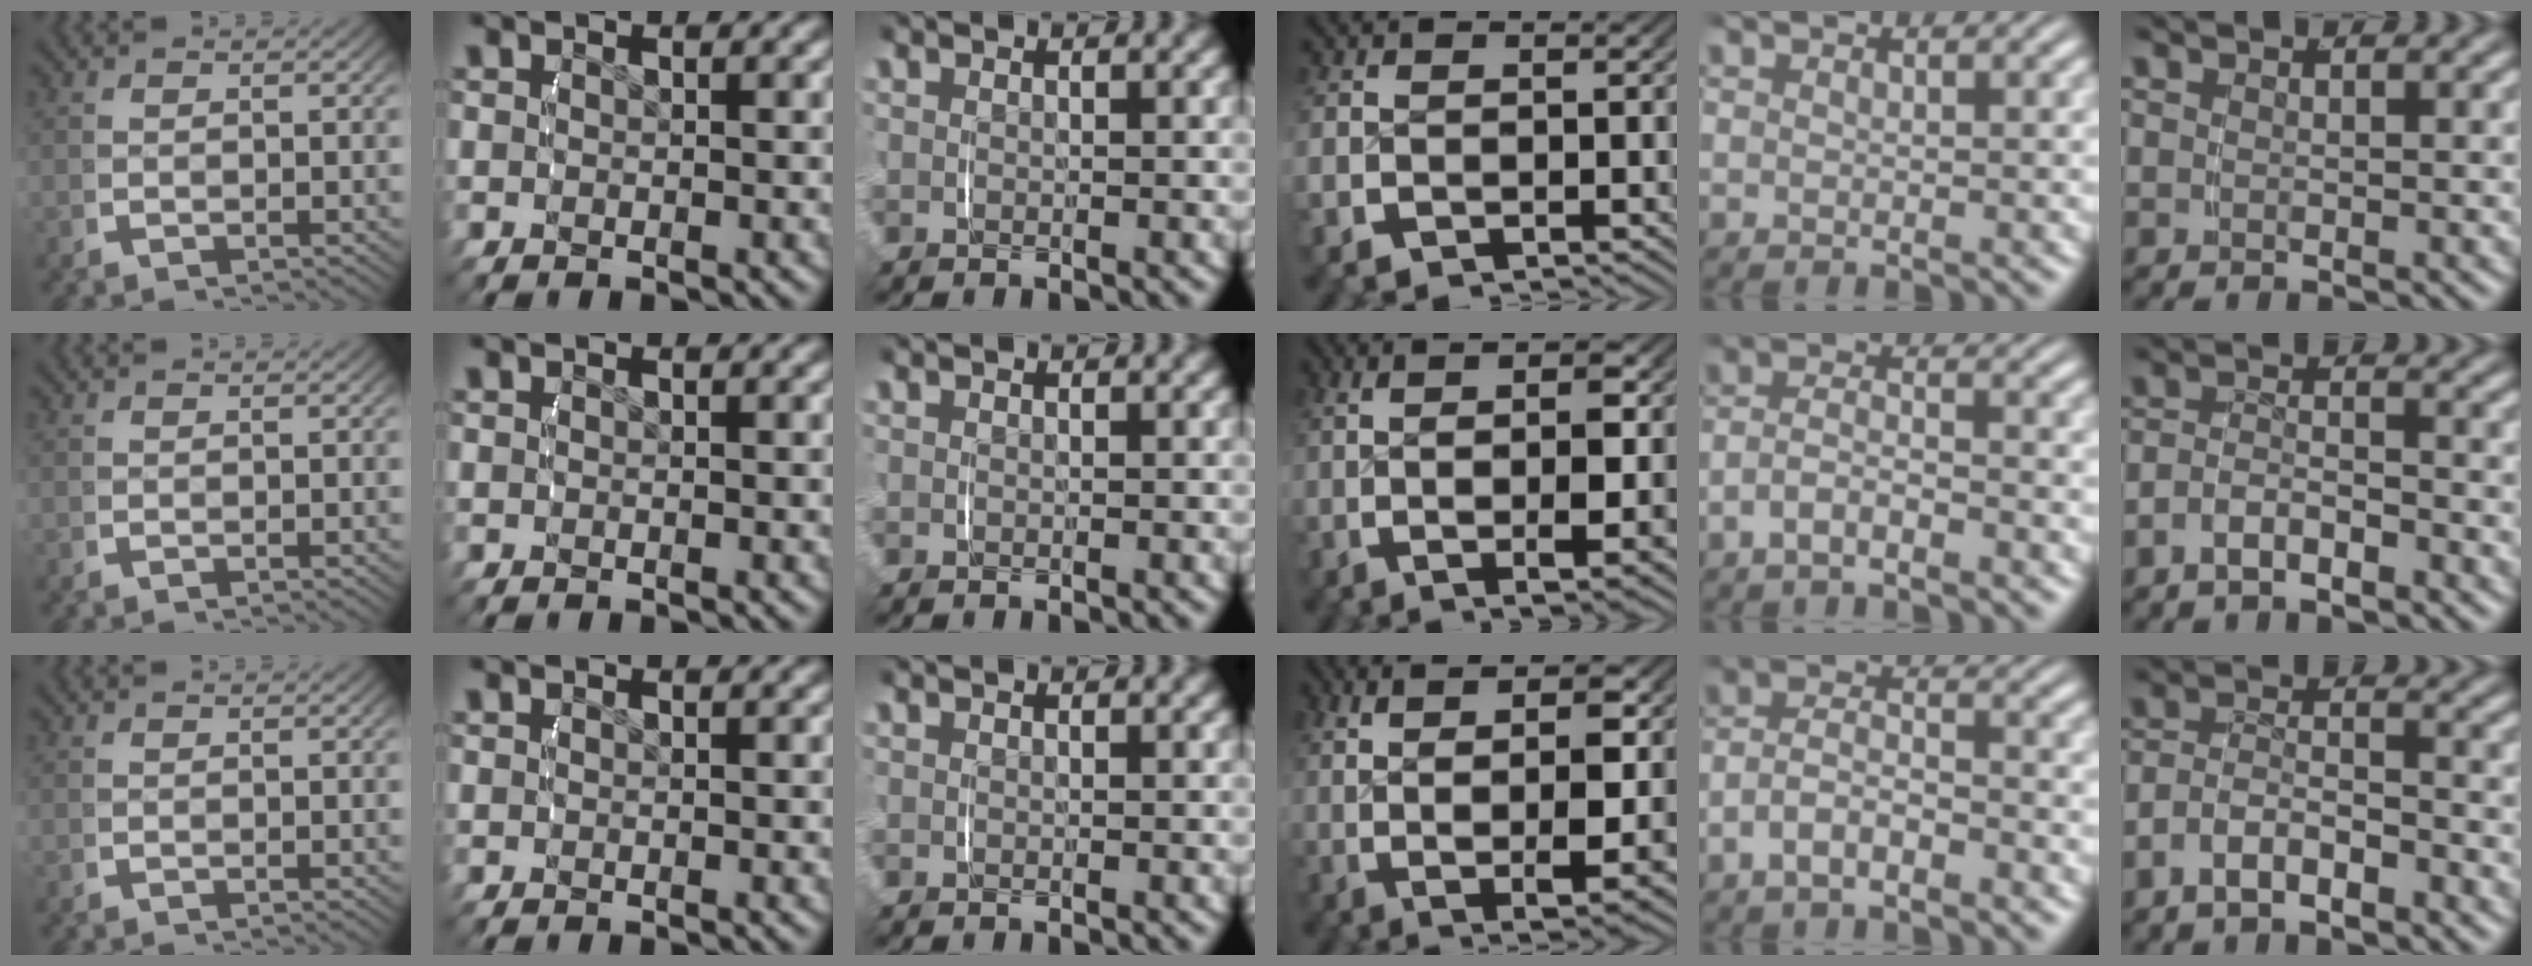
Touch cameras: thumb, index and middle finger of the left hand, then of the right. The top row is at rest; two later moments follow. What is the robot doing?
{"motion": "lift_and_place", "object": "scarf"}